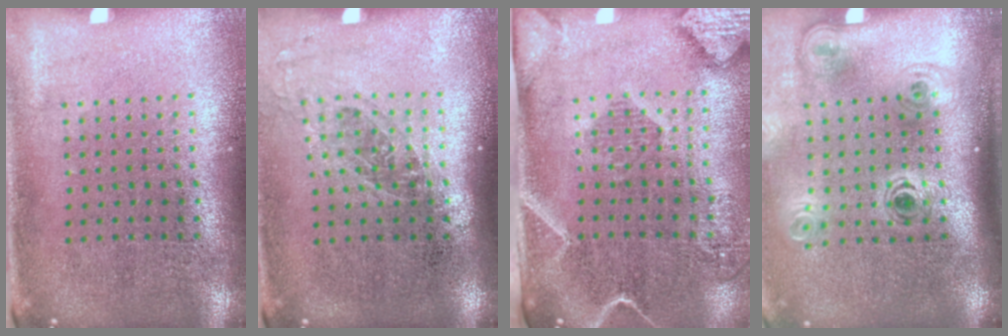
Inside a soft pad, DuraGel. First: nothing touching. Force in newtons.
{"total": 1.2, "press": 1.0, "slide": 0.7}
{"total": 2.5, "press": 1.9, "slide": 1.7}
{"total": 2.1, "press": 1.4, "slide": 1.5}